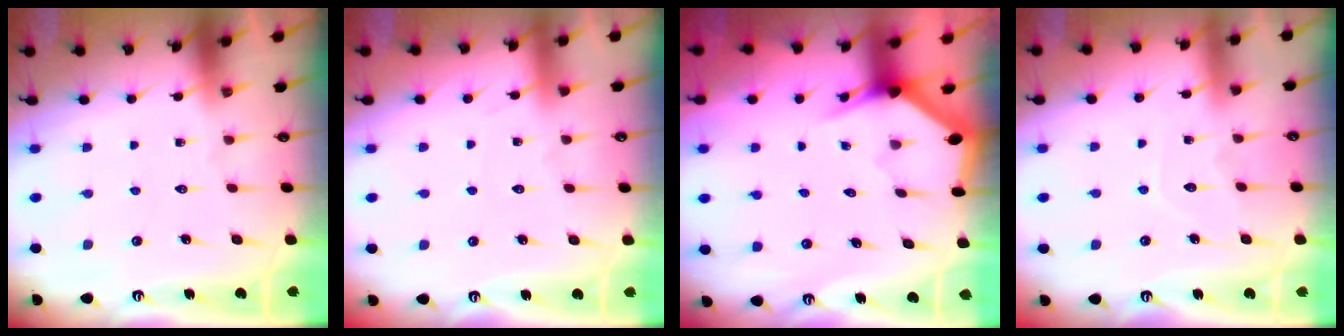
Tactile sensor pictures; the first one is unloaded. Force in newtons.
{"total": 3.2, "press": 3.1, "slide": 0.6}
{"total": 3.0, "press": 3.0, "slide": 0.0}
{"total": 4.1, "press": 4.1, "slide": 0.4}